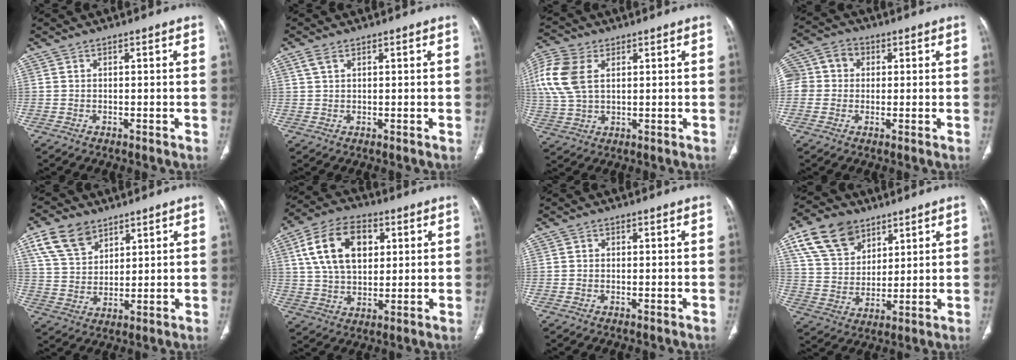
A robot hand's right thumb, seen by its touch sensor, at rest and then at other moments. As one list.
[{"total": 0.9, "force": [0.5, 0.5, 0.5], "torque": [-0.010, 0.003, 0.011]}, {"total": 12.6, "force": [3.4, 8.0, 9.2], "torque": [-0.220, 0.006, 0.069]}, {"total": 8.3, "force": [1.1, 7.2, 3.8], "torque": [-0.058, 0.021, 0.010]}, {"total": 10.4, "force": [6.1, 6.7, 5.2], "torque": [-0.083, -0.019, 0.122]}, {"total": 15.7, "force": [4.7, 10.0, 11.1], "torque": [-0.177, 0.002, 0.084]}, {"total": 0.8, "force": [0.0, 0.8, 0.3], "torque": [0.001, 0.003, -0.003]}, {"total": 14.3, "force": [8.0, 9.7, 6.9], "torque": [-0.108, -0.017, 0.156]}]